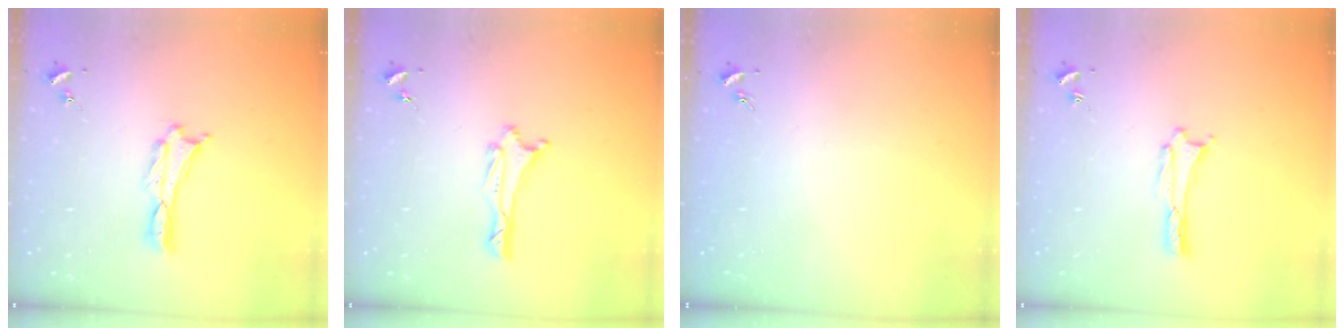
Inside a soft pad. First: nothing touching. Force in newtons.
{"total": 1.1, "press": 1.1, "slide": 0.1}
{"total": 0.0}
{"total": 1.1, "press": 1.1, "slide": 0.1}